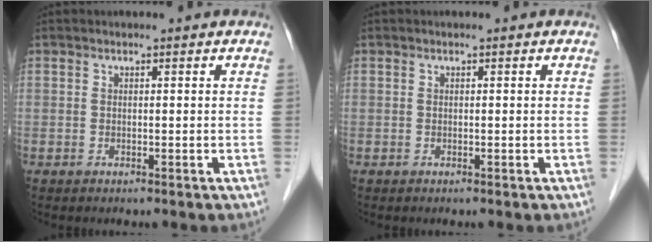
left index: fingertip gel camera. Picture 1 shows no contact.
{"total": 0.0}